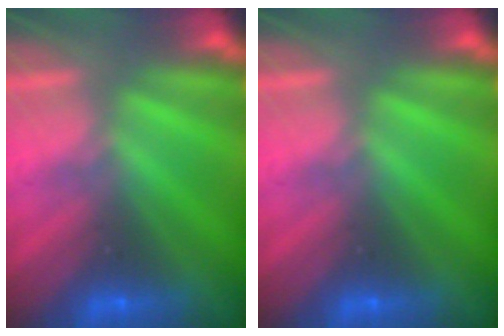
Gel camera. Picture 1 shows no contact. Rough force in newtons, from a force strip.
{"total": 0.0}